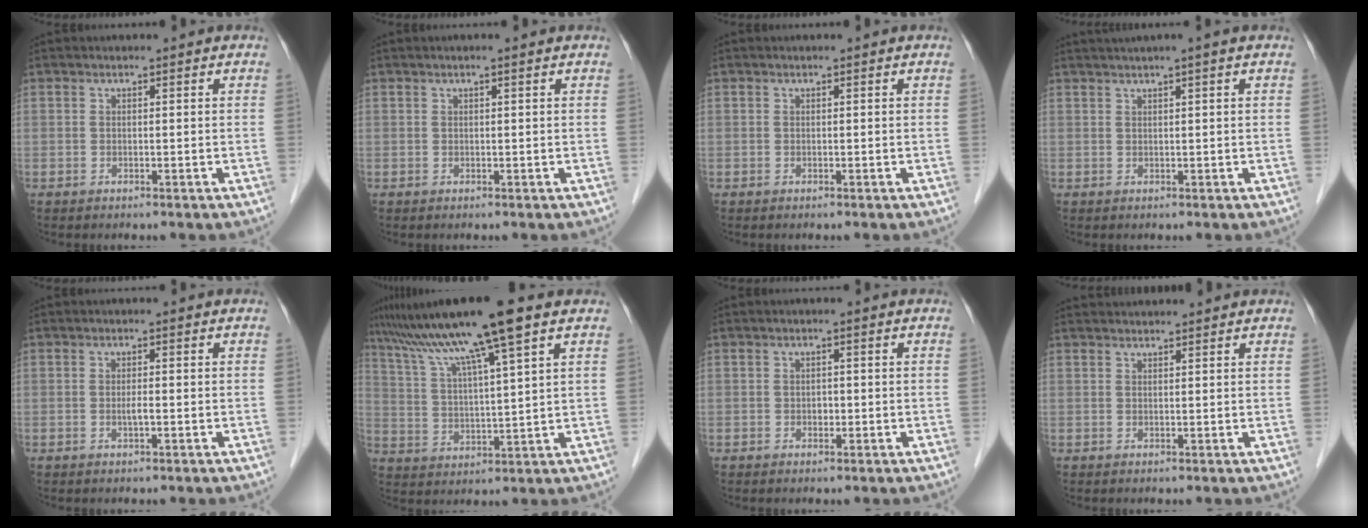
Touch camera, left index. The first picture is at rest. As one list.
[{"total": 0.7, "force": [0.4, -0.1, 0.6], "torque": [-0.014, 0.001, 0.008]}, {"total": 0.0}, {"total": 3.1, "force": [2.2, -0.7, 2.1], "torque": [-0.037, 0.017, 0.041]}, {"total": 1.2, "force": [-0.3, 0.1, 1.2], "torque": [-0.025, -0.001, -0.005]}, {"total": 13.8, "force": [9.4, -1.0, 10.0], "torque": [-0.174, 0.023, 0.159]}, {"total": 1.0, "force": [-0.2, 0.7, 0.7], "torque": [-0.010, 0.003, -0.004]}, {"total": 4.7, "force": [4.6, 0.1, 1.1], "torque": [-0.014, 0.037, 0.062]}]